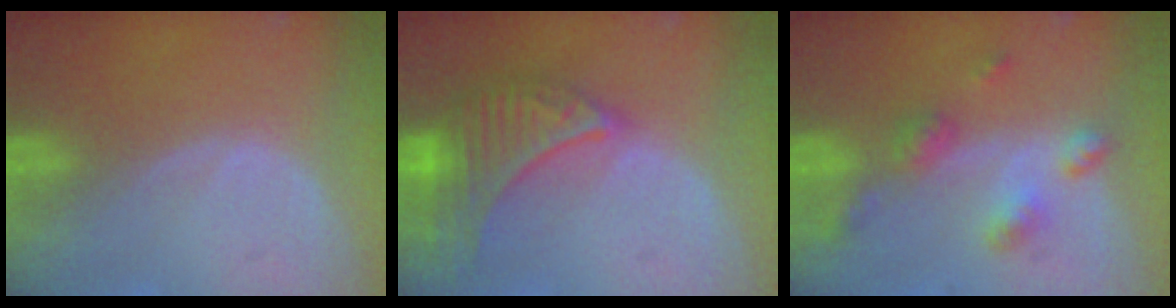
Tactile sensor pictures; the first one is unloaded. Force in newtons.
{"total": 8.2, "press": 8.2, "slide": 0.5}
{"total": 6.1, "press": 5.4, "slide": 2.9}